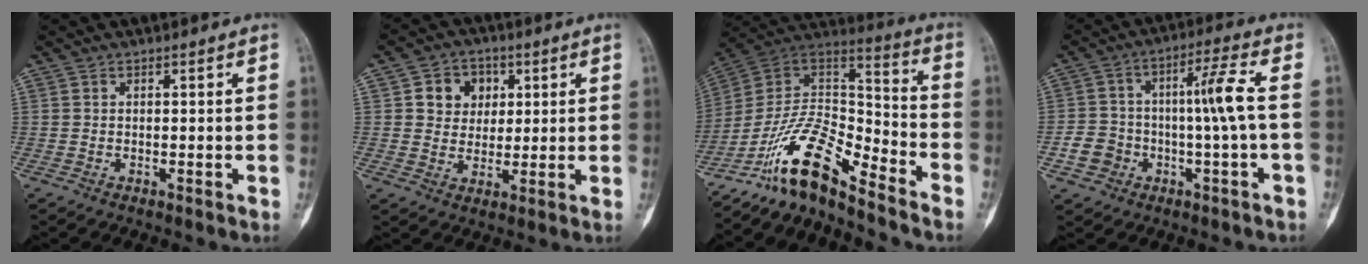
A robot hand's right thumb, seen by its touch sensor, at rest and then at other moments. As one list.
[{"total": 7.6, "force": [2.2, 6.6, 3.2], "torque": [-0.012, -0.002, 0.034]}, {"total": 15.5, "force": [-12.0, 4.2, 8.9], "torque": [-0.152, 0.105, -0.226]}, {"total": 10.2, "force": [-1.8, 4.0, 9.2], "torque": [-0.171, 0.047, -0.023]}]